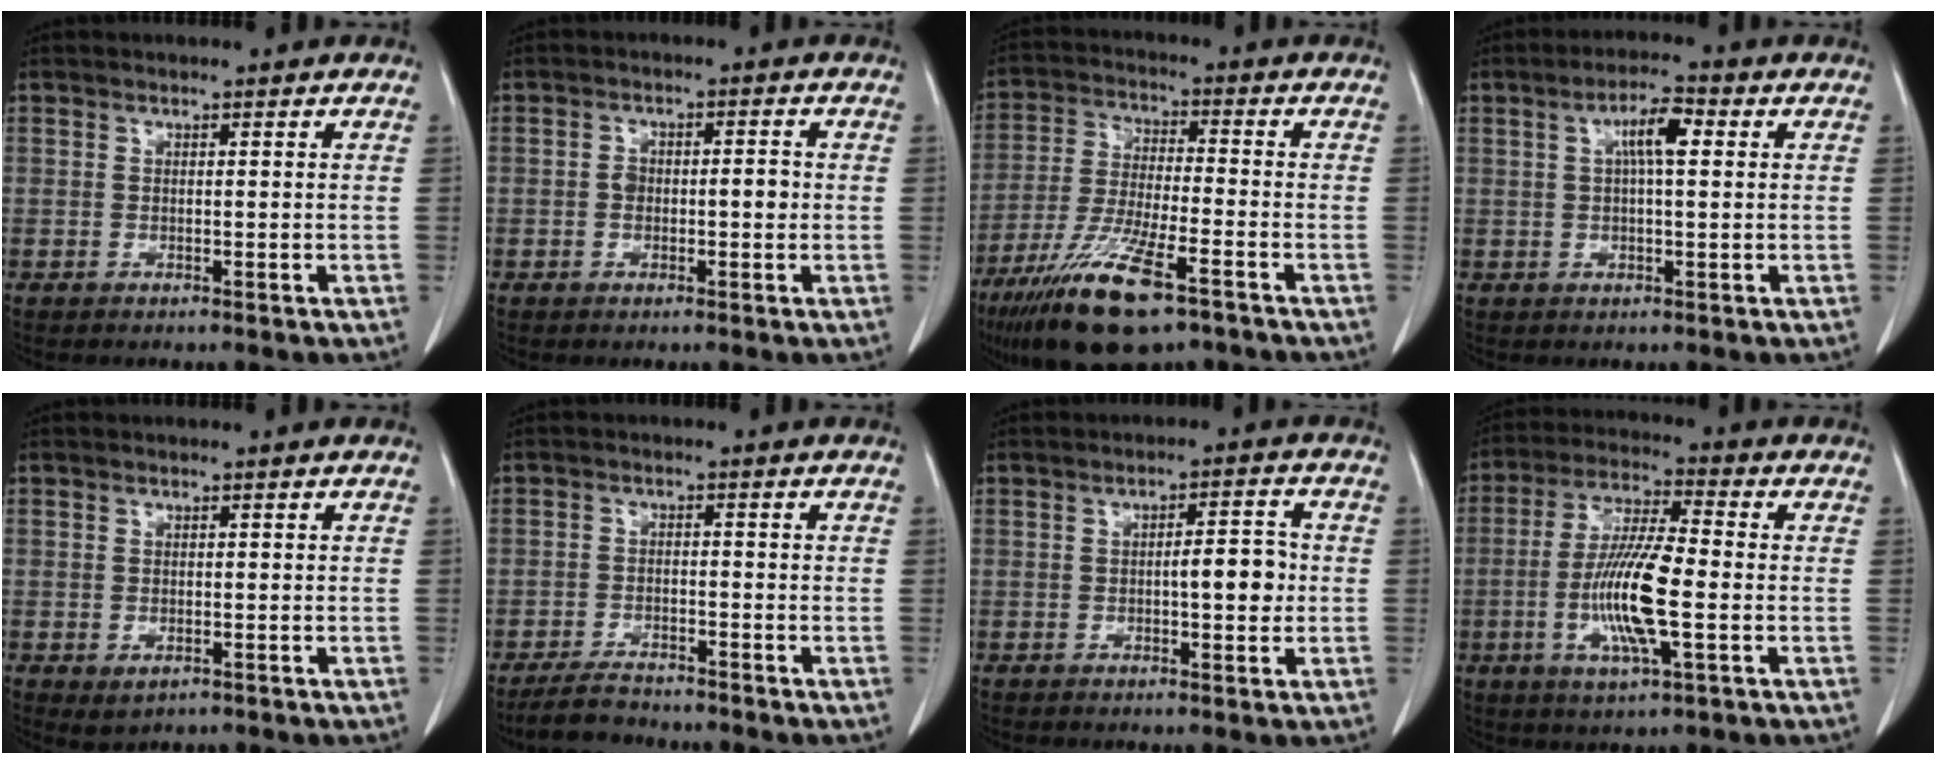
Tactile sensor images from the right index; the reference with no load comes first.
{"total": 3.6, "force": [-0.4, 1.9, 3.0], "torque": [-0.049, 0.015, -0.003]}
{"total": 14.7, "force": [-9.3, 2.9, 11.1], "torque": [-0.224, -0.033, -0.167]}
{"total": 5.4, "force": [1.4, 1.1, 5.1], "torque": [-0.090, 0.014, 0.023]}
{"total": 2.2, "force": [-0.9, 1.5, 1.3], "torque": [-0.016, -0.003, -0.003]}
{"total": 4.5, "force": [-4.1, 1.5, 0.9], "torque": [-0.018, -0.006, -0.074]}
{"total": 5.2, "force": [-0.2, 1.5, 5.0], "torque": [-0.068, 0.009, -0.003]}
{"total": 12.4, "force": [-2.5, 1.9, 12.0], "torque": [-0.236, -0.006, -0.051]}